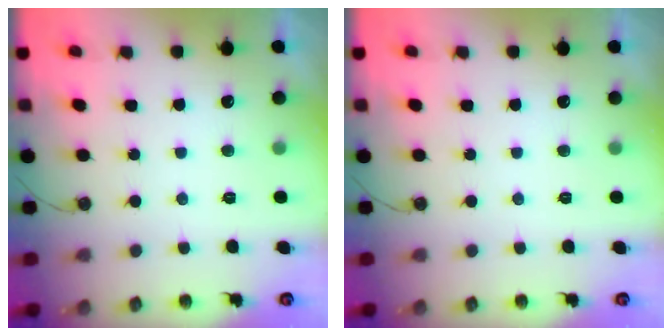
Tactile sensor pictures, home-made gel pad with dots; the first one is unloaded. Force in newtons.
{"total": 0.0}